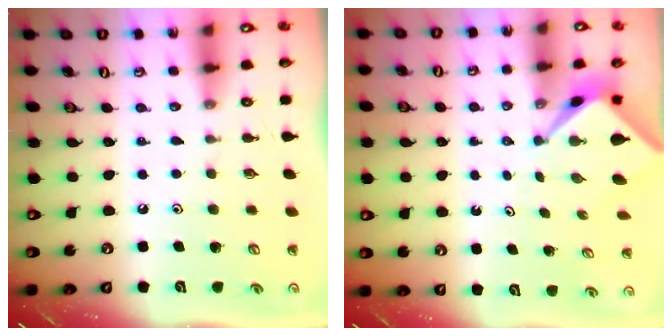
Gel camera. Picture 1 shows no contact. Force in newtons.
{"total": 2.2, "press": 2.2, "slide": 0.3}